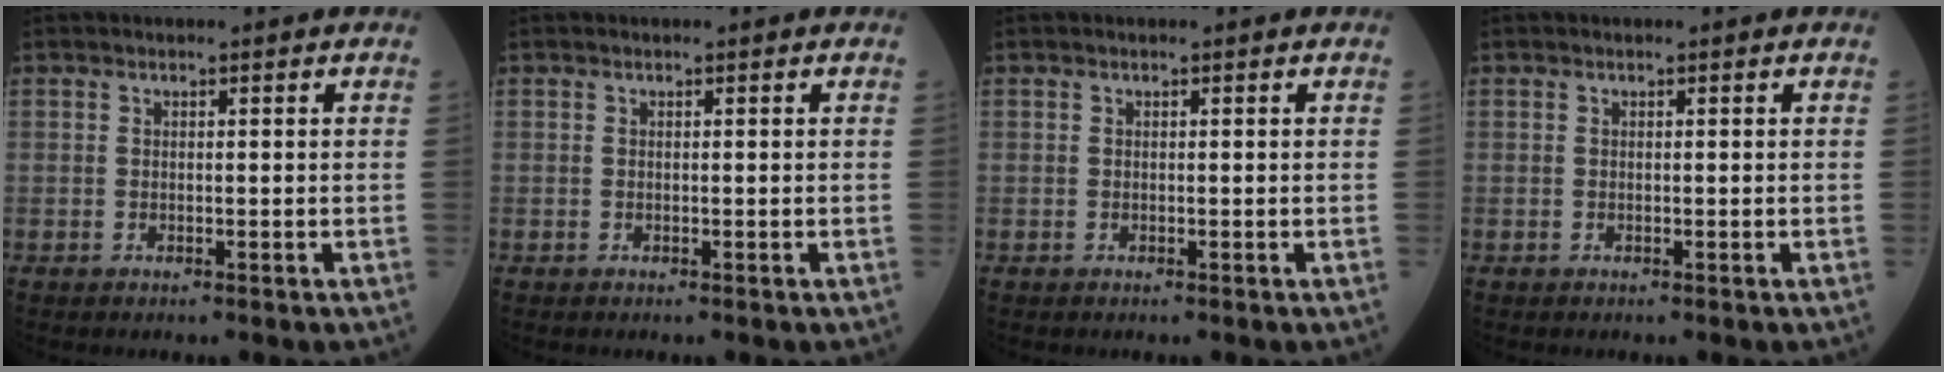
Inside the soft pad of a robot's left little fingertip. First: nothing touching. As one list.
[{"total": 0.0}, {"total": 0.0}, {"total": 0.0}]